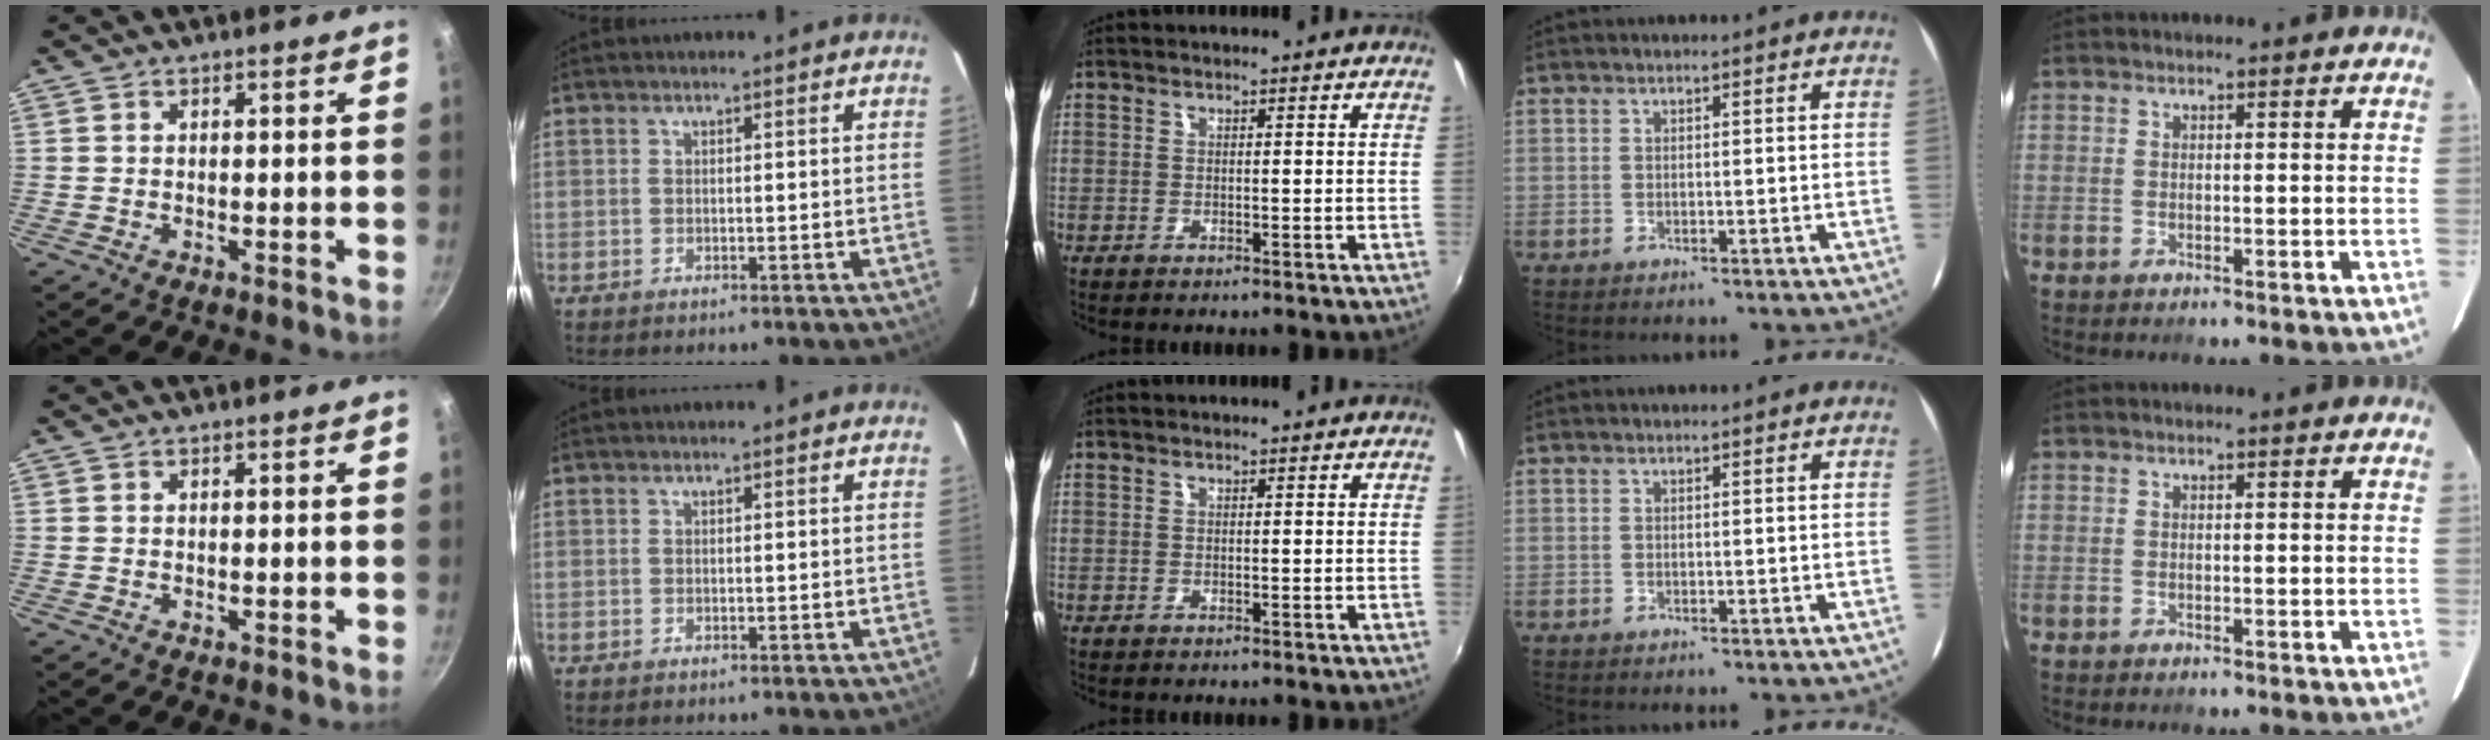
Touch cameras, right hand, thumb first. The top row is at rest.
{}